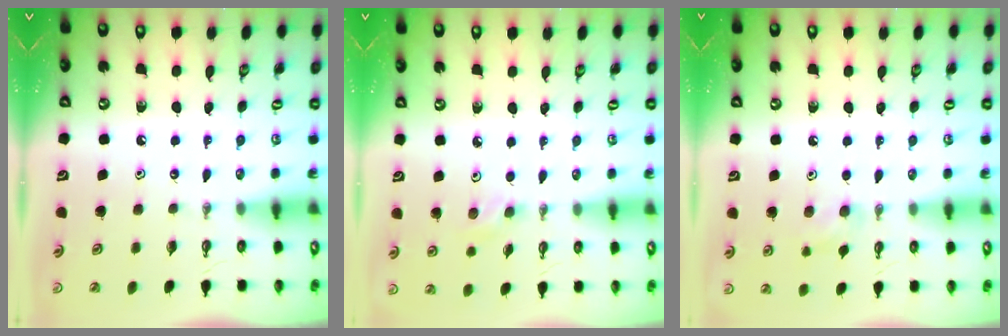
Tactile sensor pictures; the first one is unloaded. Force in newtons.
{"total": 2.6, "press": 2.5, "slide": 0.8}
{"total": 7.9, "press": 7.5, "slide": 2.5}